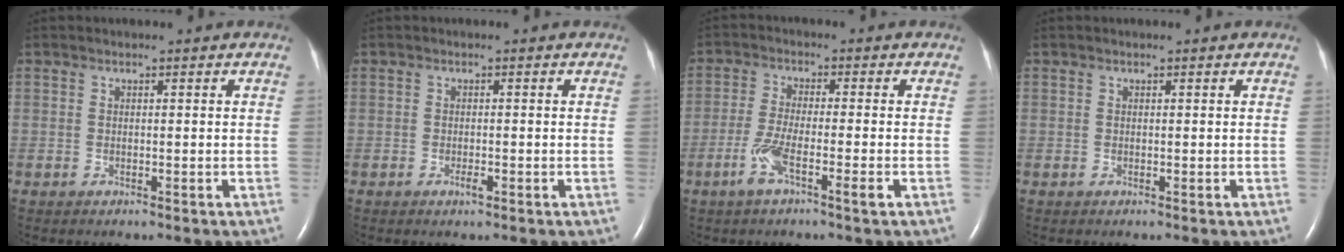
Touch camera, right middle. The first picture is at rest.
{"total": 1.1, "force": [-0.6, 0.3, 0.8], "torque": [-0.017, -0.001, -0.009]}
{"total": 5.5, "force": [-2.6, 0.2, 4.8], "torque": [-0.101, -0.008, -0.053]}
{"total": 0.0}